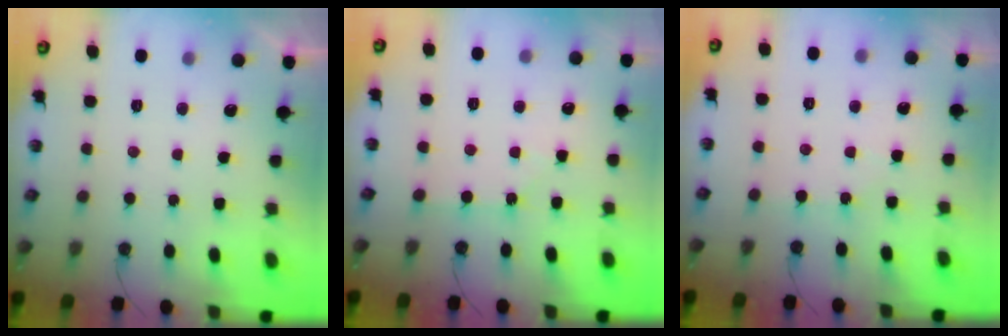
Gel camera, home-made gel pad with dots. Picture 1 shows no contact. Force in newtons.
{"total": 1.1, "press": 1.1, "slide": 0.2}
{"total": 2.8, "press": 2.8, "slide": 0.3}